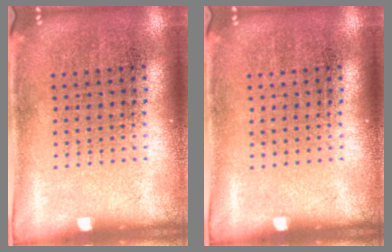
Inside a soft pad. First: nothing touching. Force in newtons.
{"total": 0.0}